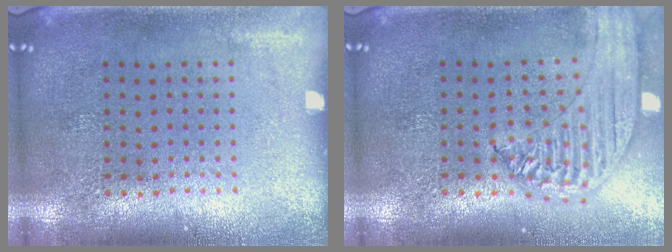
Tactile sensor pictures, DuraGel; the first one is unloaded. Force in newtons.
{"total": 1.7, "press": 1.7, "slide": 0.5}